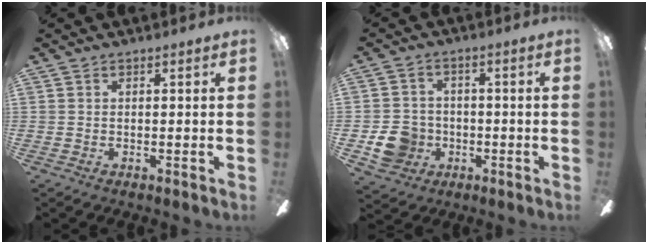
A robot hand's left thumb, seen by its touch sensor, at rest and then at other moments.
{"total": 8.3, "force": [-2.3, 7.5, 2.8], "torque": [-0.064, 0.018, -0.038]}